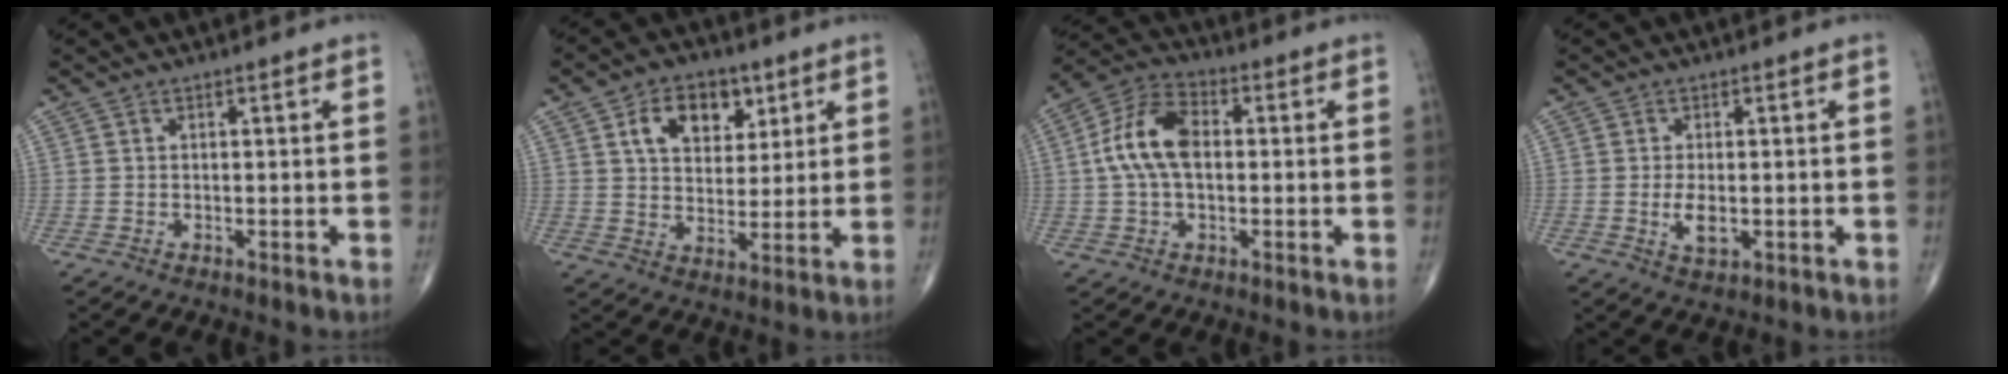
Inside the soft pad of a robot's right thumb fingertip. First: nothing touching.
{"total": 10.8, "force": [4.6, 7.1, 6.7], "torque": [-0.070, -0.014, 0.076]}
{"total": 11.1, "force": [0.7, 6.6, 9.0], "torque": [-0.177, 0.028, 0.006]}
{"total": 4.1, "force": [-0.6, 2.0, 3.5], "torque": [-0.064, -0.006, -0.009]}